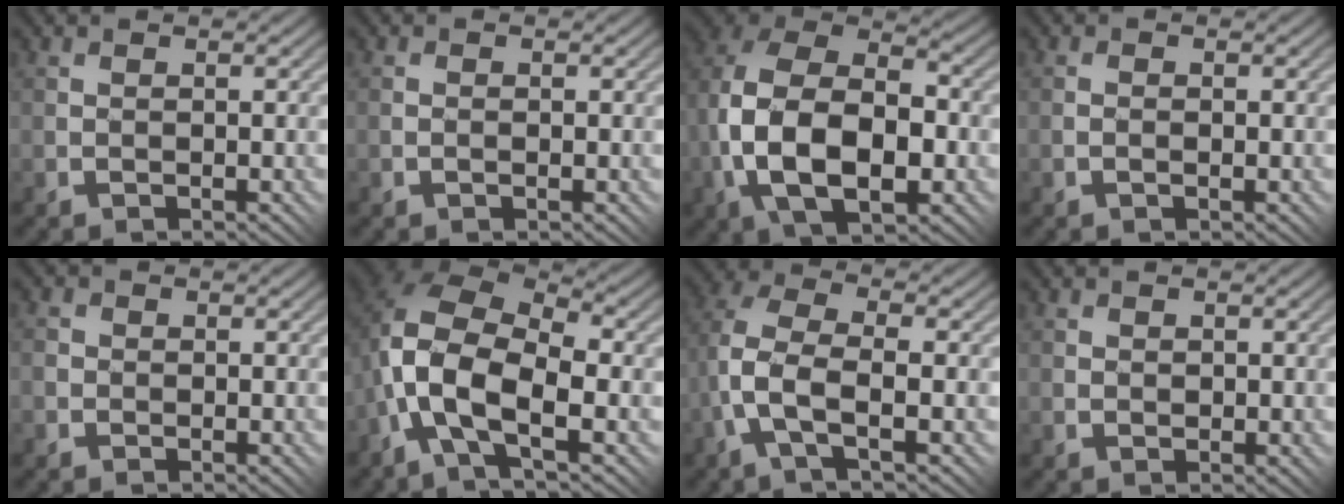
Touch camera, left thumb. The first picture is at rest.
{"total": 0.7, "force": [-0.2, 0.4, 0.5], "torque": [0.001, 0.006, -0.001]}
{"total": 14.7, "force": [-2.8, 9.3, 11.0], "torque": [-0.225, -0.019, -0.046]}
{"total": 1.0, "force": [-0.2, 0.6, 0.7], "torque": [-0.001, 0.007, -0.003]}
{"total": 2.5, "force": [-0.1, 2.4, 0.5], "torque": [-0.006, 0.010, -0.017]}
{"total": 11.2, "force": [-2.9, 5.5, 9.3], "torque": [-0.202, 0.003, -0.060]}
{"total": 7.0, "force": [-1.8, 3.0, 6.0], "torque": [-0.144, 0.016, -0.046]}
{"total": 1.0, "force": [0.5, 0.8, 0.1], "torque": [-0.004, 0.000, 0.012]}